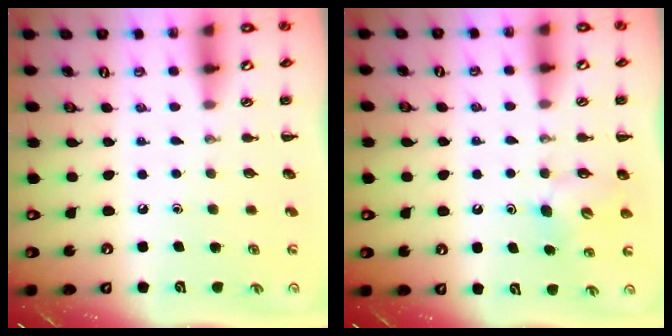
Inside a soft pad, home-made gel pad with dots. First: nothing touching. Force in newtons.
{"total": 4.4, "press": 4.2, "slide": 1.3}